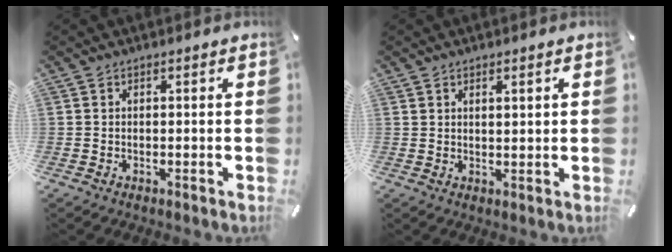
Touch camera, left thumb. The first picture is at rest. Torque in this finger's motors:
{"motor_torque": [0.28, -0.05, -0.09, 0.04, -0.04]}